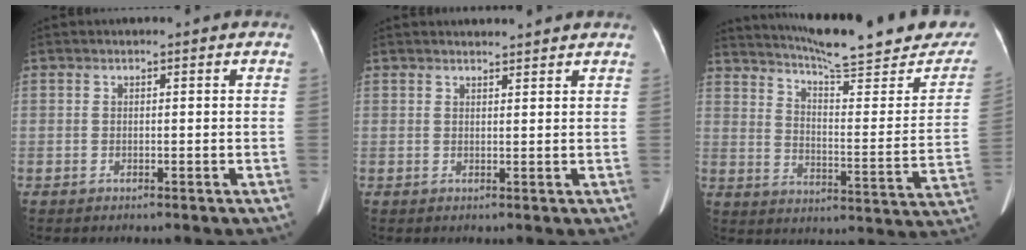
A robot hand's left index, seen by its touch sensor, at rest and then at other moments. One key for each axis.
{"total": 4.1, "fx": 4.0, "fy": 0.4, "fz": 0.9, "tx": -0.015, "ty": 0.016, "tz": 0.047}
{"total": 25.7, "fx": 22.4, "fy": 3.2, "fz": 12.2, "tx": -0.180, "ty": -0.059, "tz": 0.283}